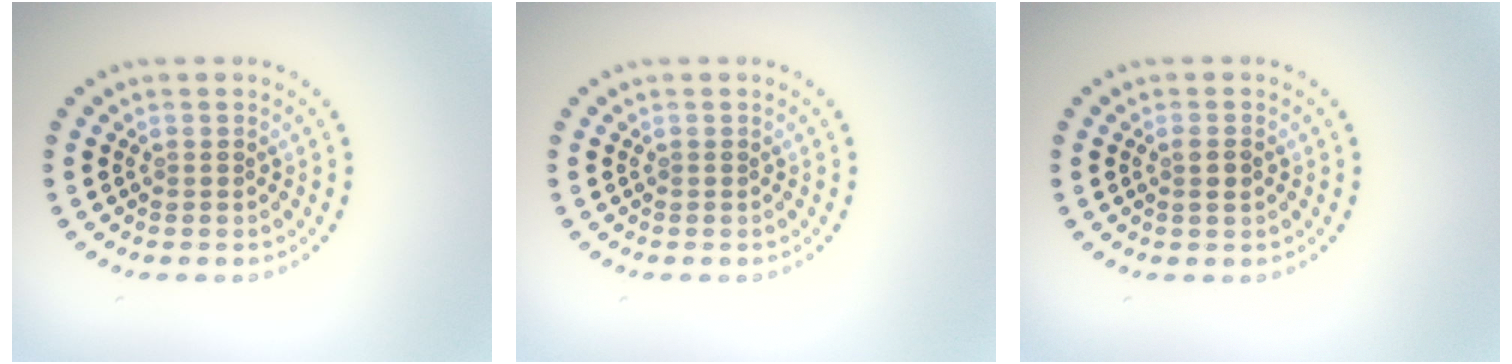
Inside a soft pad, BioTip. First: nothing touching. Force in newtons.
{"total": 0.0}
{"total": 1.2, "press": 1.1, "slide": 0.5}